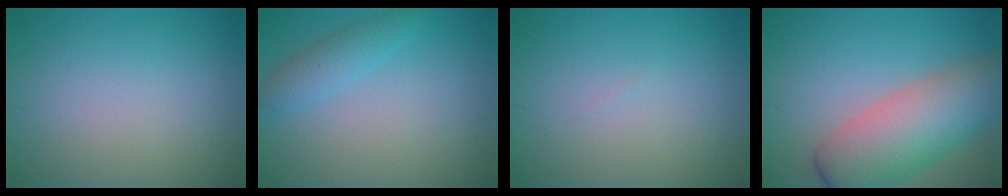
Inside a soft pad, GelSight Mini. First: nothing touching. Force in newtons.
{"total": 2.3, "press": 2.3, "slide": 0.1}
{"total": 0.0}
{"total": 8.5, "press": 8.5, "slide": 0.3}